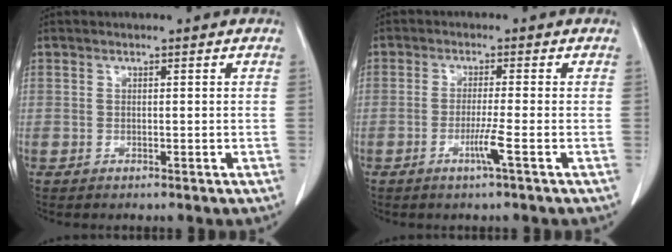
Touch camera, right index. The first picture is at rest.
{"total": 3.2, "force": [-1.4, -0.8, 2.8], "torque": [-0.059, -0.008, -0.031]}